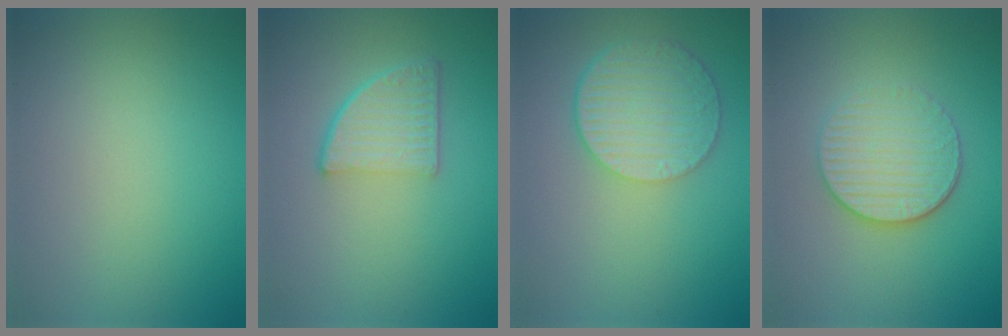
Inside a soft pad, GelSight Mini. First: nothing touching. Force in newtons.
{"total": 4.5, "press": 3.2, "slide": 3.2}
{"total": 6.2, "press": 4.6, "slide": 4.2}
{"total": 4.1, "press": 3.4, "slide": 2.2}